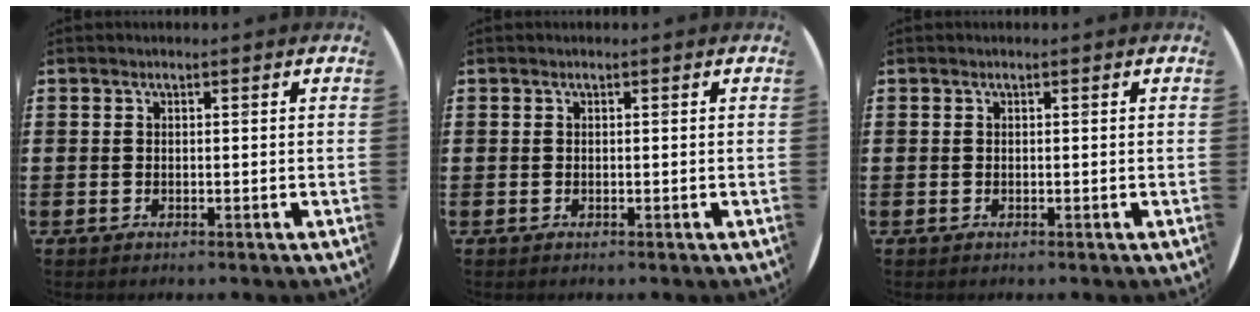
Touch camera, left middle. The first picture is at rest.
{"total": 0.0}
{"total": 0.0}